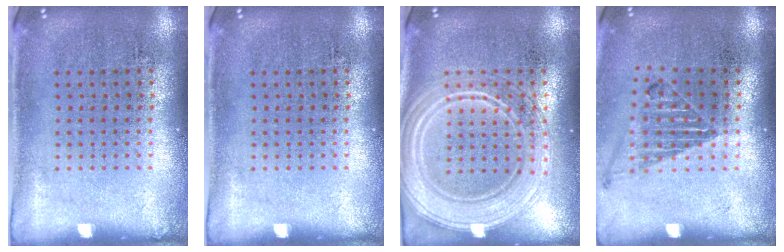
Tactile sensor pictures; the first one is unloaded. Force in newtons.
{"total": 0.0}
{"total": 3.8, "press": 3.7, "slide": 0.7}
{"total": 1.1, "press": 1.1, "slide": 0.2}